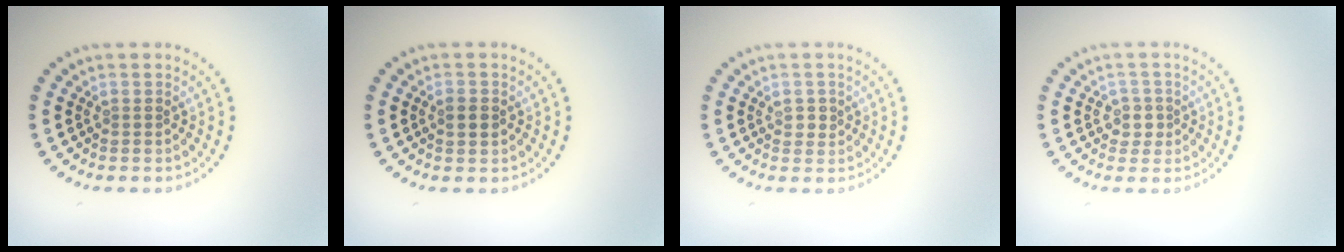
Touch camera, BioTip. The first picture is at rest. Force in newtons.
{"total": 1.8, "press": 1.8, "slide": 0.1}
{"total": 1.4, "press": 1.2, "slide": 0.6}
{"total": 1.6, "press": 1.4, "slide": 0.9}